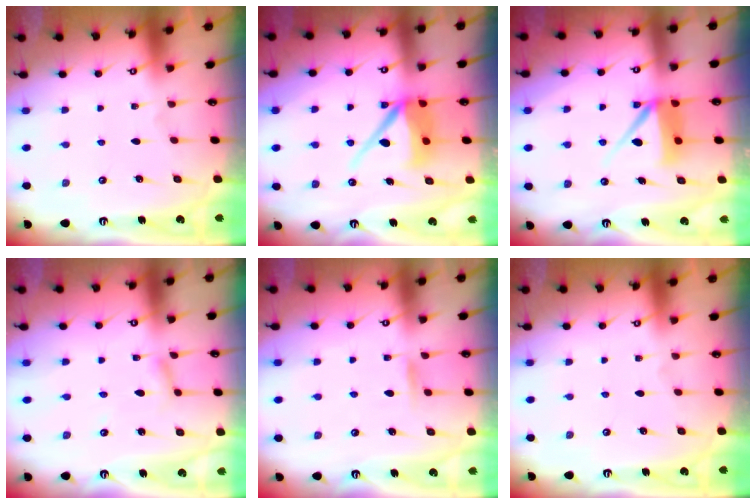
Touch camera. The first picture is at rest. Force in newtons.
{"total": 8.6, "press": 8.5, "slide": 0.8}
{"total": 9.9, "press": 9.9, "slide": 0.7}
{"total": 2.2, "press": 2.2, "slide": 0.3}
{"total": 5.5, "press": 5.4, "slide": 0.6}
{"total": 0.0}